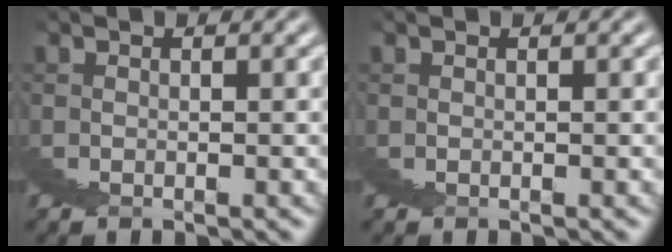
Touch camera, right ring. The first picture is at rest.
{"total": 0.0}